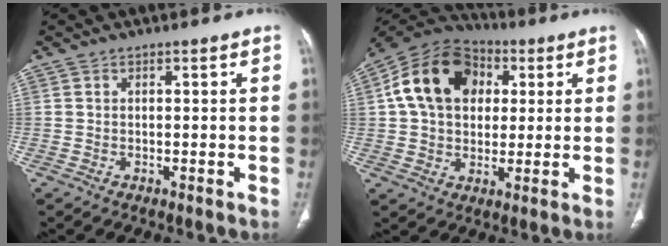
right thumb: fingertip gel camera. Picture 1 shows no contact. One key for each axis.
{"total": 17.3, "fx": 3.9, "fy": 12.7, "fz": 11.0, "tx": -0.178, "ty": 0.016, "tz": 0.060}